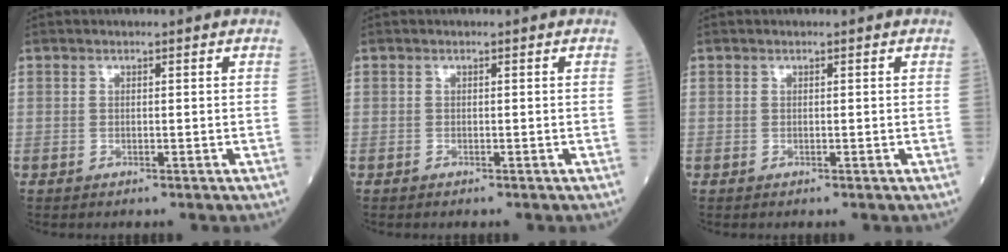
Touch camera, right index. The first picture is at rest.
{"total": 0.0}
{"total": 0.0}